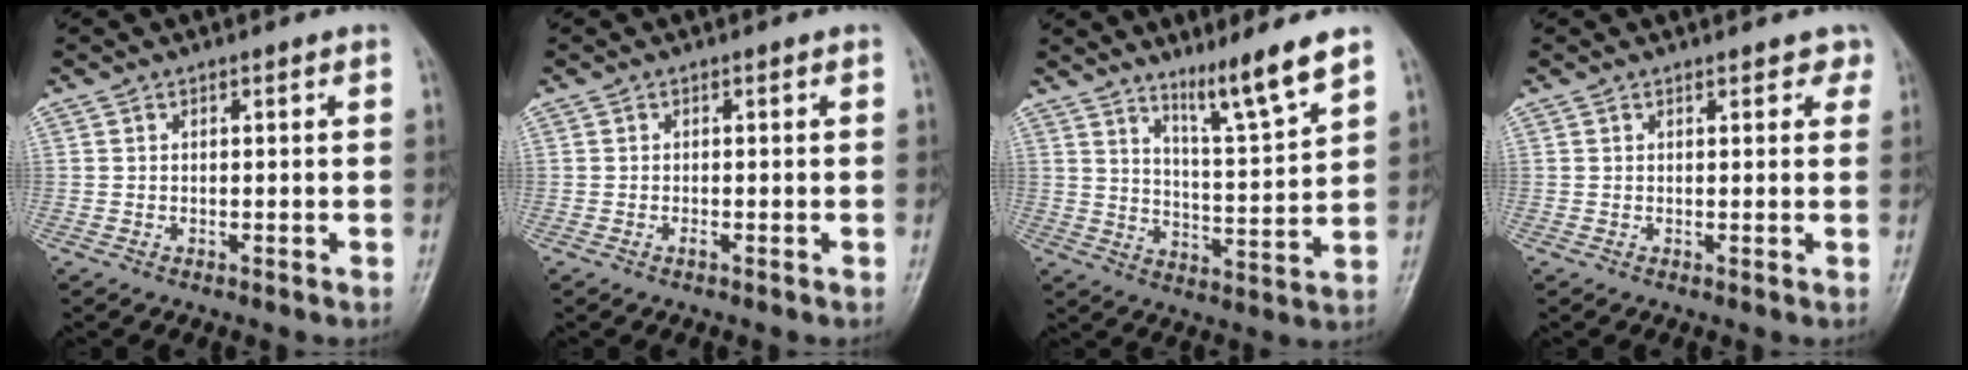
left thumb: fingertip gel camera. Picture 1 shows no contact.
{"total": 0.6, "force": [-0.3, 0.2, 0.4], "torque": [-0.010, 0.001, -0.007]}
{"total": 9.6, "force": [7.3, -0.1, 6.3], "torque": [-0.102, -0.063, 0.127]}
{"total": 2.2, "force": [1.6, 1.2, 1.0], "torque": [0.015, -0.003, 0.010]}